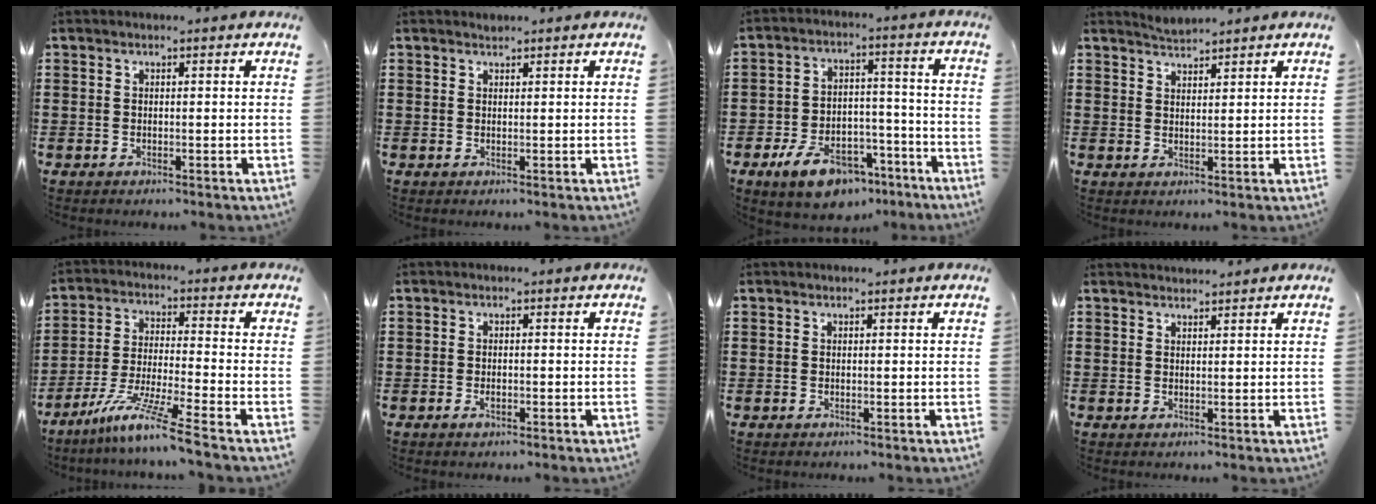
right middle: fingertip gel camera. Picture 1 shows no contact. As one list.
[{"total": 0.6, "force": [0.6, 0.2, 0.0], "torque": [0.000, -0.001, 0.011]}, {"total": 9.1, "force": [-6.5, 4.4, 4.8], "torque": [-0.090, 0.026, -0.120]}, {"total": 1.9, "force": [1.9, 0.0, -0.1], "torque": [-0.003, 0.003, 0.038]}, {"total": 9.0, "force": [-7.0, -0.5, 5.6], "torque": [-0.116, -0.014, -0.140]}, {"total": 1.1, "force": [-0.5, 0.5, 0.9], "torque": [-0.018, -0.003, -0.009]}, {"total": 0.0}, {"total": 1.3, "force": [1.3, 0.1, 0.0], "torque": [-0.003, 0.000, 0.025]}]